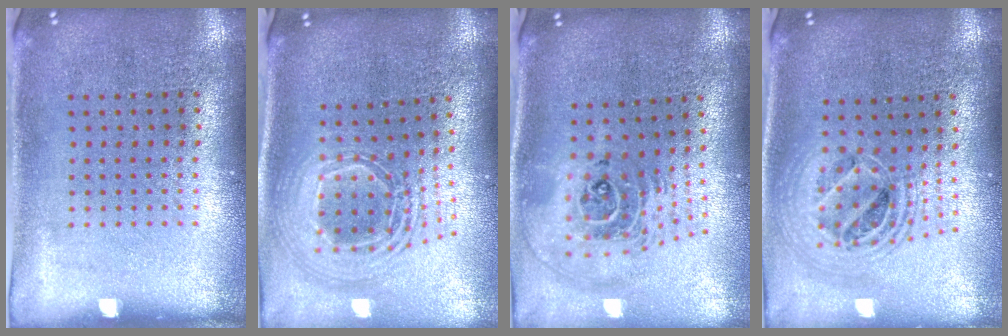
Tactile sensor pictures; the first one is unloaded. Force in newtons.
{"total": 2.5, "press": 1.9, "slide": 1.7}
{"total": 2.5, "press": 1.8, "slide": 1.7}
{"total": 2.1, "press": 1.7, "slide": 1.2}